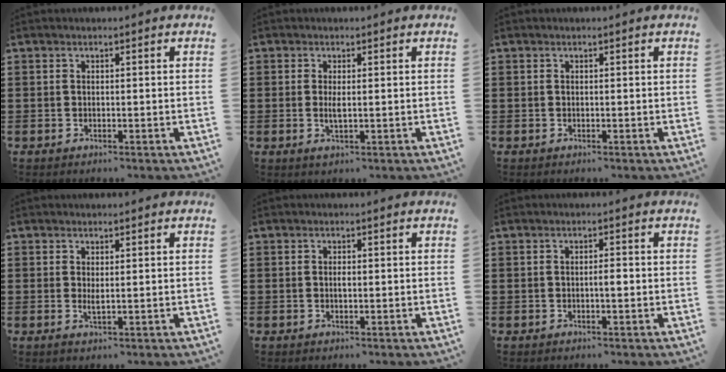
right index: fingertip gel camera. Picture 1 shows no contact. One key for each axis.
{"total": 2.0, "fx": -0.1, "fy": 0.3, "fz": 1.9, "tx": -0.036, "ty": -0.005, "tz": -0.002}
{"total": 0.0}
{"total": 1.2, "fx": 0.2, "fy": 0.0, "fz": 1.2, "tx": -0.024, "ty": -0.004, "tz": 0.004}
{"total": 1.0, "fx": -0.1, "fy": 0.2, "fz": 0.9, "tx": -0.021, "ty": -0.005, "tz": -0.002}
{"total": 1.5, "fx": -0.3, "fy": 0.4, "fz": 1.4, "tx": -0.028, "ty": 0.001, "tz": -0.006}